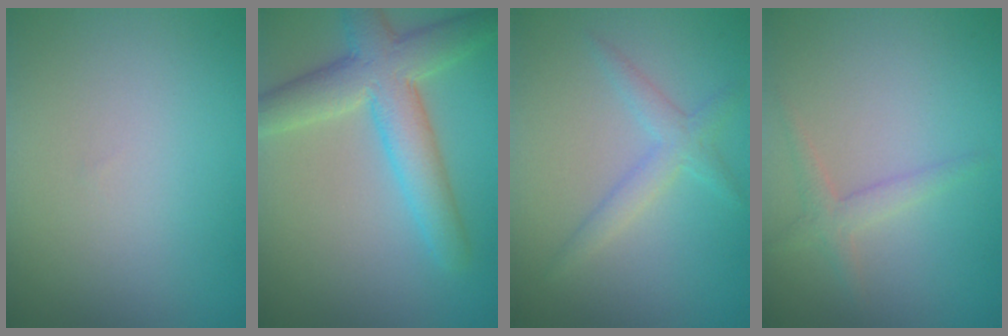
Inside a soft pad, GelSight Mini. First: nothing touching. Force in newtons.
{"total": 6.3, "press": 6.3, "slide": 0.3}
{"total": 2.2, "press": 2.2, "slide": 0.2}
{"total": 1.7, "press": 1.6, "slide": 0.1}